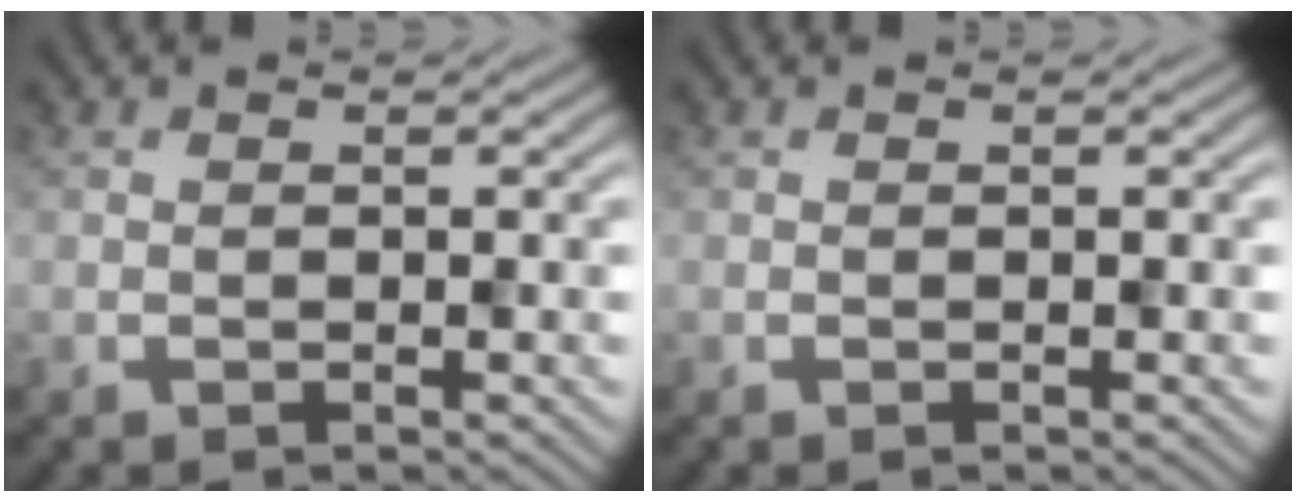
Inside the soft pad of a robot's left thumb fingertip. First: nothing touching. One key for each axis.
{"total": 0.0}